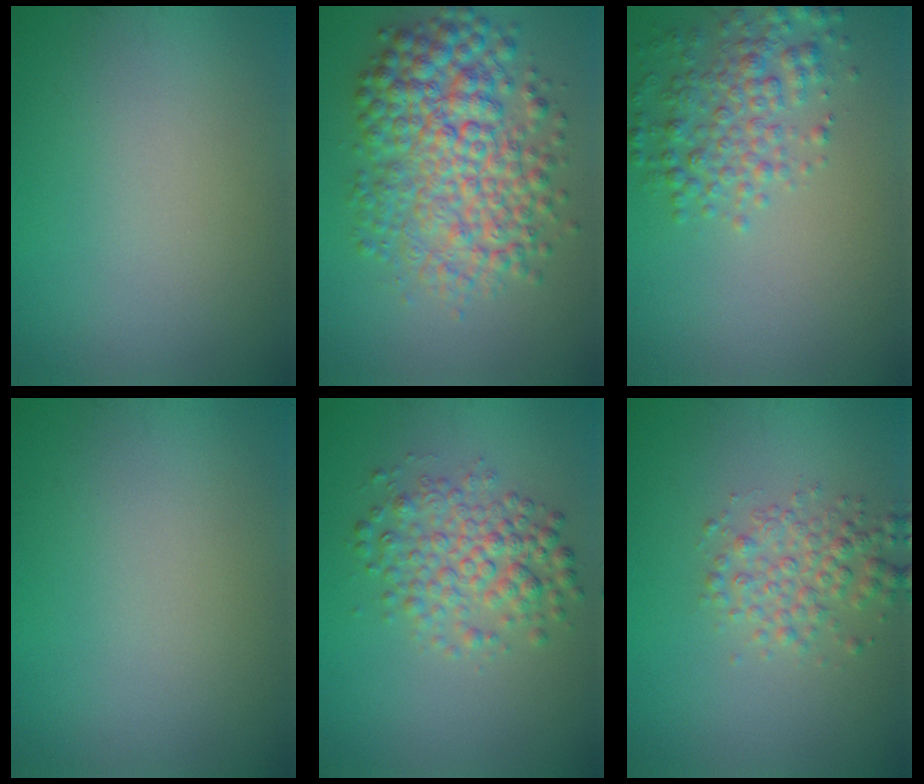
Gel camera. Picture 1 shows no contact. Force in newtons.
{"total": 8.4, "press": 8.4, "slide": 0.1}
{"total": 3.8, "press": 3.8, "slide": 0.1}
{"total": 0.0}
{"total": 4.1, "press": 4.1, "slide": 0.1}
{"total": 2.9, "press": 2.9, "slide": 0.0}